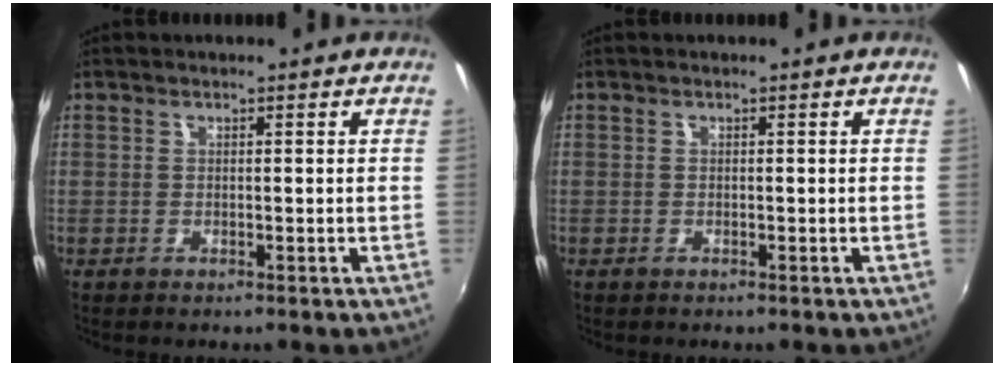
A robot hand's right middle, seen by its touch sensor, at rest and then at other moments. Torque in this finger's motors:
{"motor_torque": [0.28, -0.58, -0.11, 0.00]}